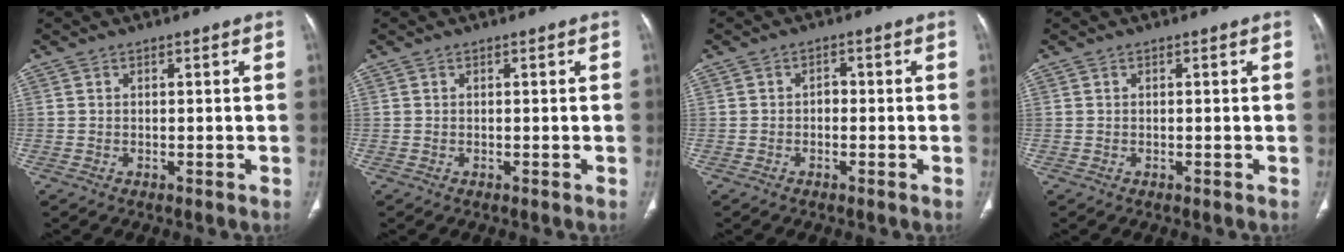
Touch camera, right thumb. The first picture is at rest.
{"total": 0.0}
{"total": 1.5, "force": [-0.4, 1.1, 1.0], "torque": [-0.003, 0.007, -0.012]}
{"total": 0.0}